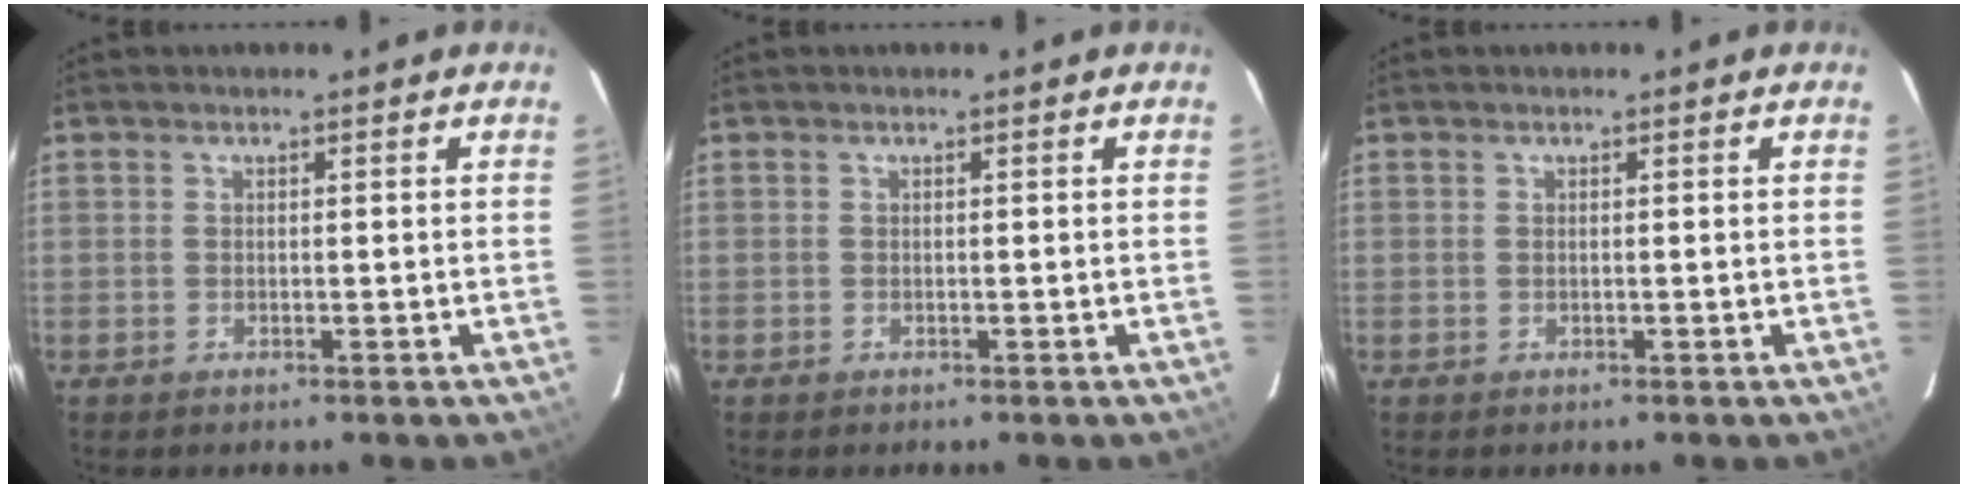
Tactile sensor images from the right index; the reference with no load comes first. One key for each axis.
{"total": 0.0}
{"total": 0.0}